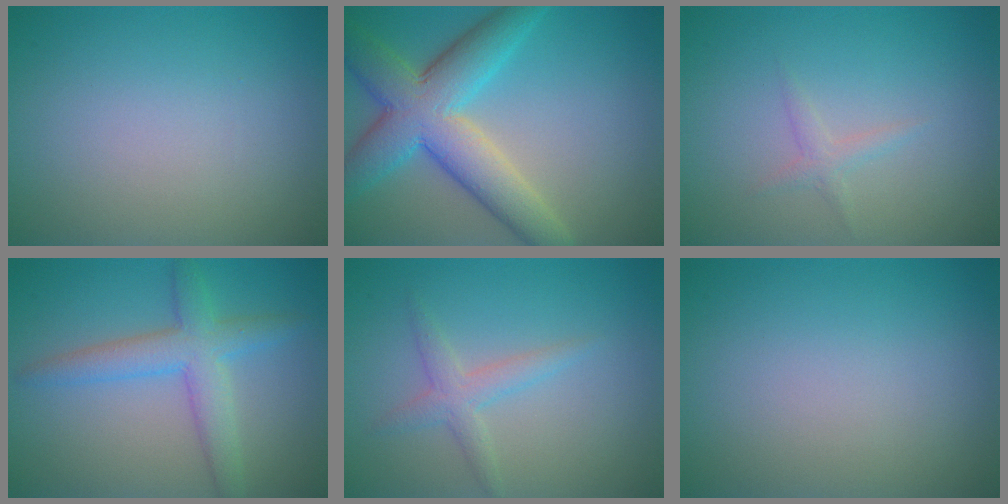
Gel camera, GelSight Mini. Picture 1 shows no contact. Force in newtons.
{"total": 8.4, "press": 8.4, "slide": 0.4}
{"total": 1.0, "press": 1.0, "slide": 0.0}
{"total": 4.3, "press": 4.3, "slide": 0.1}
{"total": 2.1, "press": 2.1, "slide": 0.1}
{"total": 0.0}